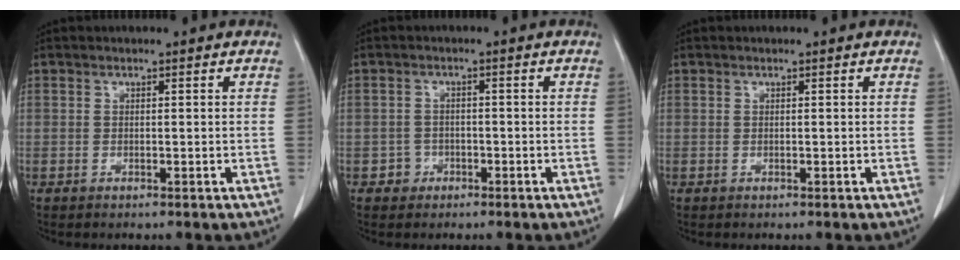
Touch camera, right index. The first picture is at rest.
{"total": 2.6, "force": [-1.2, 2.3, 0.1], "torque": [0.005, 0.012, -0.021]}
{"total": 0.0}